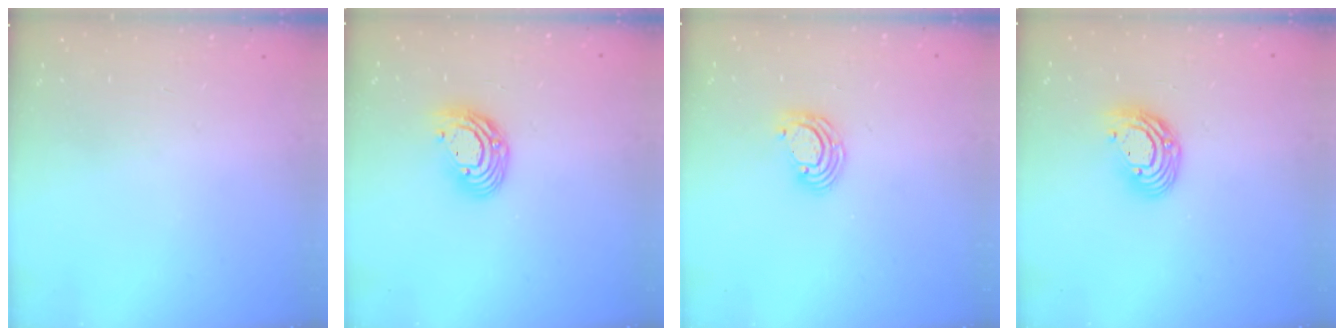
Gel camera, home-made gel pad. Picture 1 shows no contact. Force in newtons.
{"total": 9.8, "press": 9.8, "slide": 0.9}
{"total": 6.5, "press": 6.5, "slide": 0.6}
{"total": 9.8, "press": 9.8, "slide": 0.9}